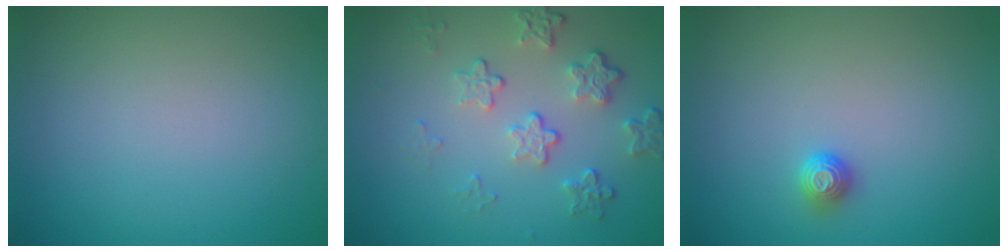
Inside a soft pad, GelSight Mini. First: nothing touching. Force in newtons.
{"total": 4.0, "press": 3.0, "slide": 2.8}
{"total": 1.2, "press": 1.1, "slide": 0.4}